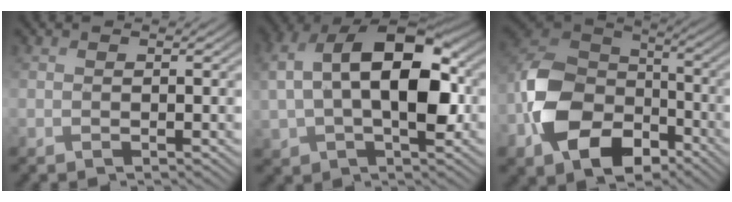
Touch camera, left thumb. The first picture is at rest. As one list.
[{"total": 14.8, "force": [1.5, 8.4, 12.1], "torque": [-0.225, 0.010, 0.029]}, {"total": 14.5, "force": [-5.8, 10.2, 8.6], "torque": [-0.195, -0.030, -0.124]}]